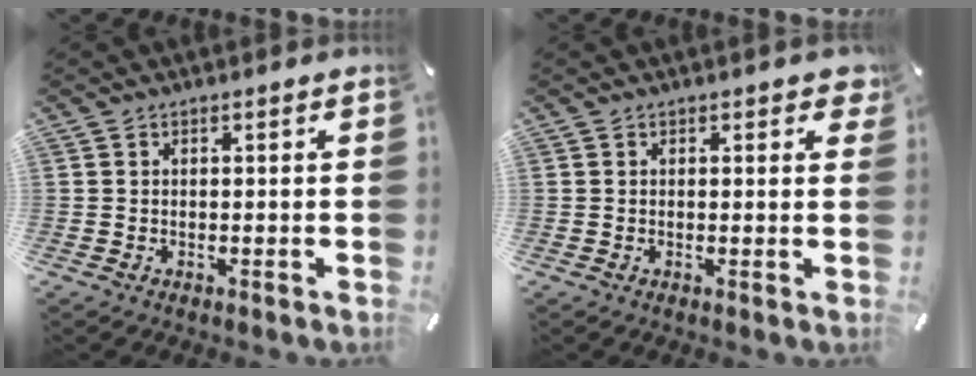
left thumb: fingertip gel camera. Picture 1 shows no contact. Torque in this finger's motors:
{"motor_torque": [0.17, -0.06, 0.00, 0.04, 0.04]}